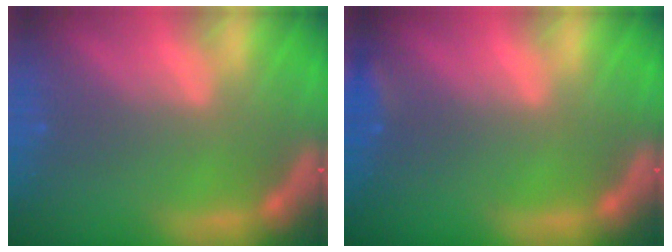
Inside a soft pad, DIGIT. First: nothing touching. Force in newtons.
{"total": 1.4}